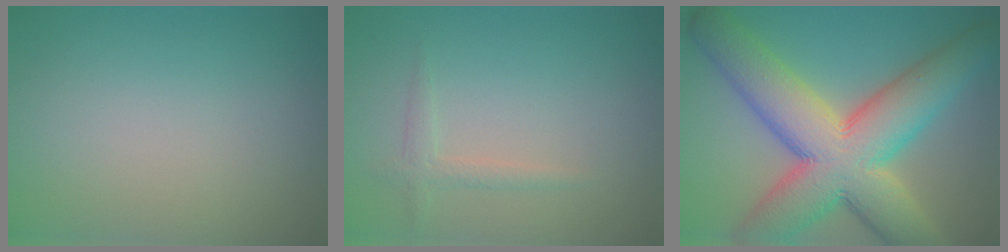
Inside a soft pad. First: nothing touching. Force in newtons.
{"total": 1.3, "press": 1.3, "slide": 0.1}
{"total": 13.4, "press": 13.3, "slide": 0.8}